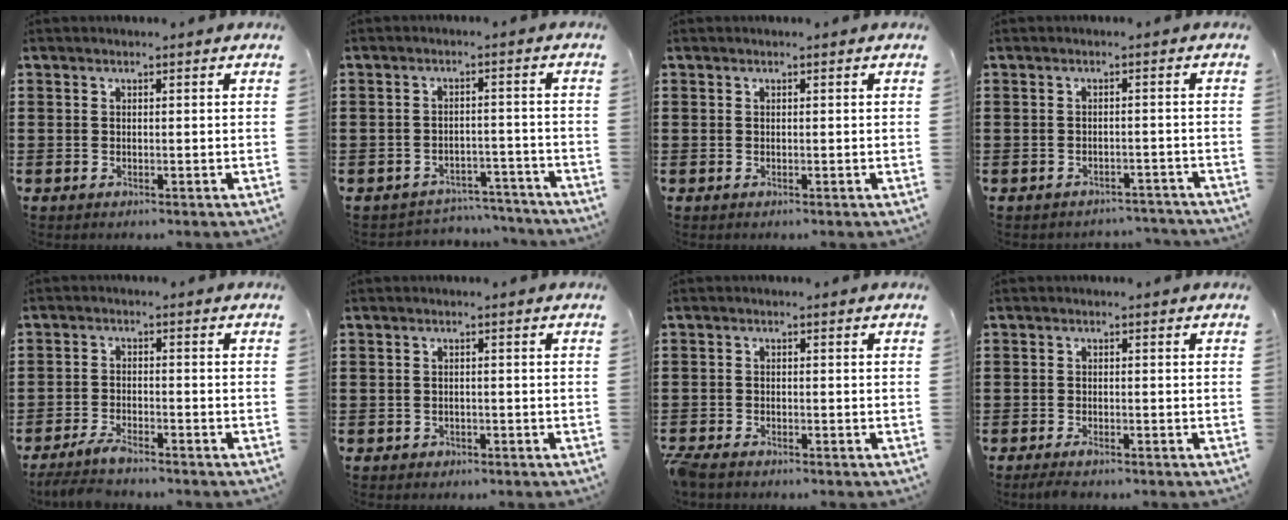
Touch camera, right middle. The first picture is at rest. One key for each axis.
{"total": 3.7, "fx": -3.6, "fy": 0.5, "fz": 0.0, "tx": -0.007, "ty": 0.002, "tz": -0.078}
{"total": 0.0}
{"total": 1.9, "fx": -1.9, "fy": 0.3, "fz": 0.0, "tx": -0.008, "ty": -0.001, "tz": -0.041}
{"total": 3.5, "fx": -3.1, "fy": 0.3, "fz": 1.4, "tx": -0.041, "ty": -0.007, "tz": -0.066}
{"total": 0.7, "fx": -0.5, "fy": 0.5, "fz": 0.0, "tx": -0.003, "ty": 0.002, "tz": -0.012}
{"total": 1.8, "fx": -1.7, "fy": 0.4, "fz": 0.5, "tx": -0.028, "ty": -0.006, "tz": -0.038}
{"total": 1.3, "fx": -1.0, "fy": 0.2, "fz": 0.9, "tx": -0.026, "ty": -0.008, "tz": -0.020}